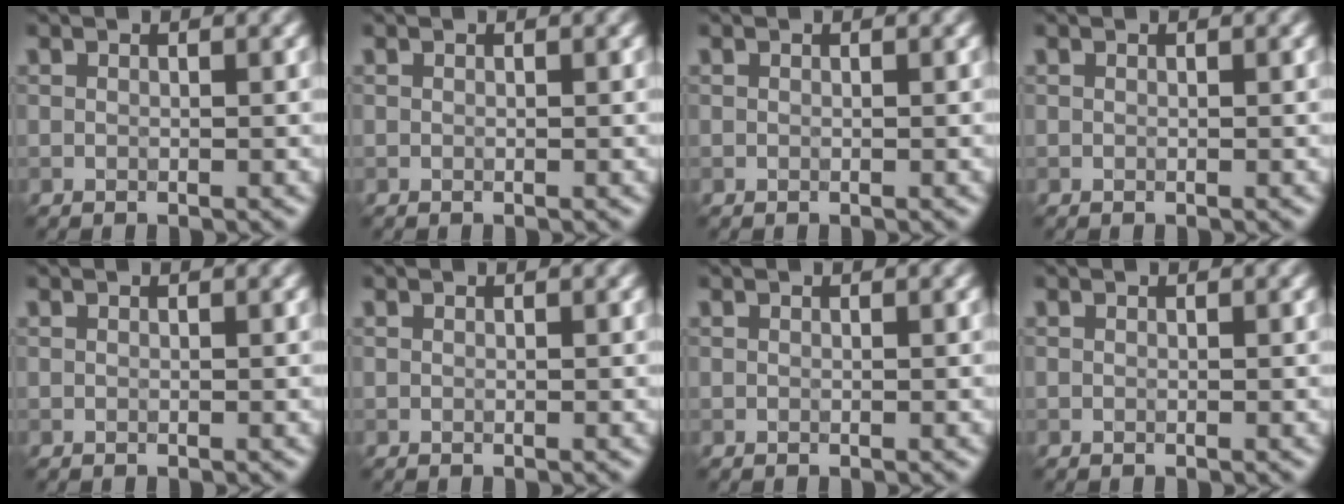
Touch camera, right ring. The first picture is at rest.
{"total": 0.0}
{"total": 0.0}
{"total": 0.0}
{"total": 0.0}
{"total": 0.0}
{"total": 0.0}
{"total": 0.0}